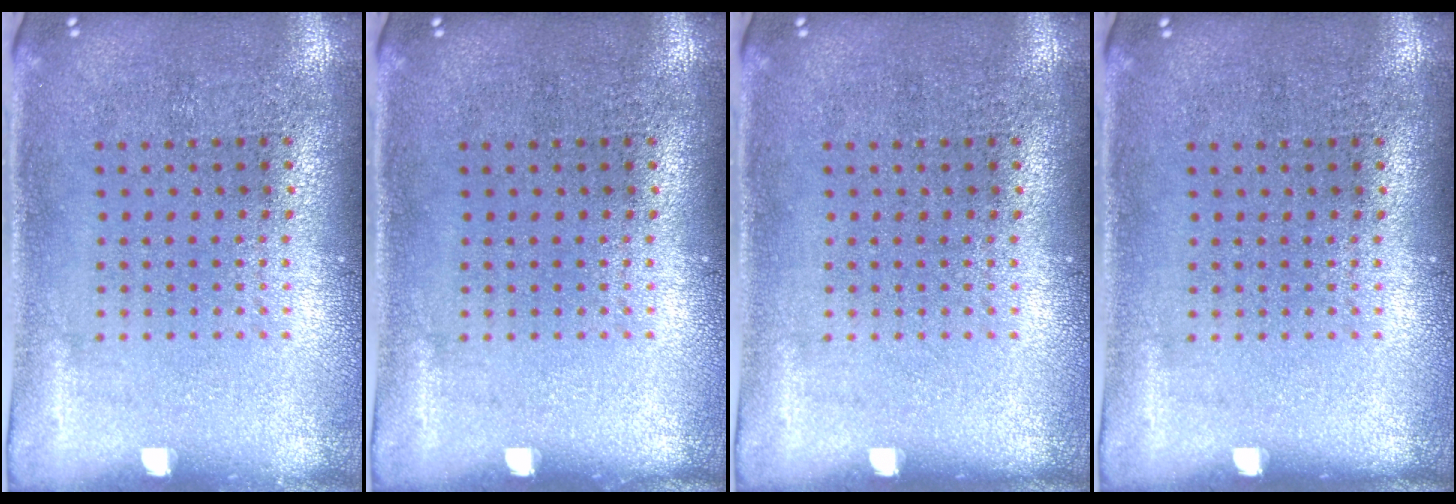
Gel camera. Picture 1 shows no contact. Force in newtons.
{"total": 0.0}
{"total": 0.0}
{"total": 0.0}